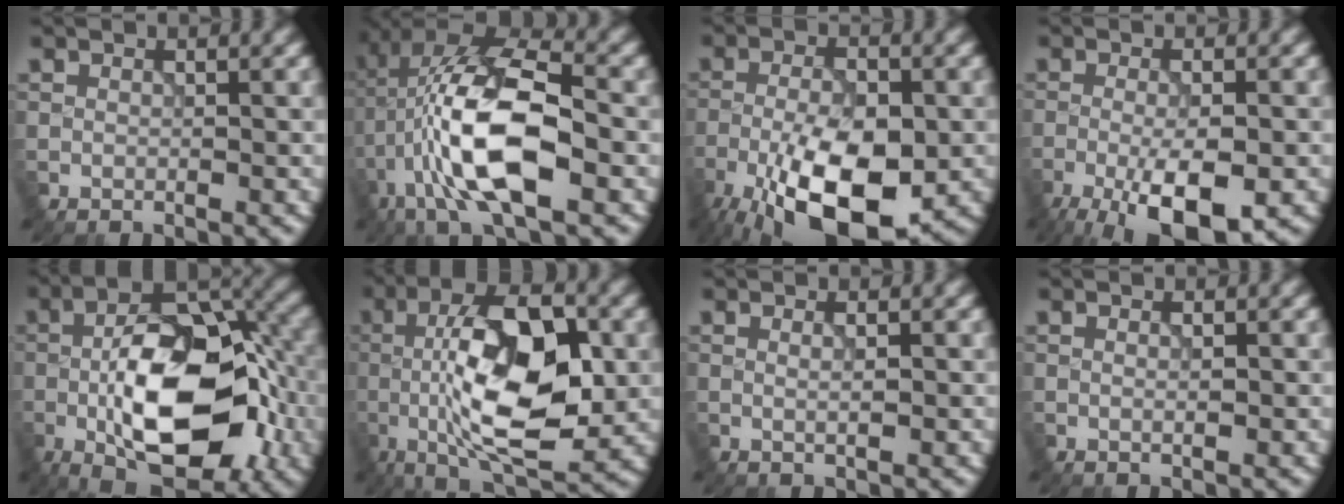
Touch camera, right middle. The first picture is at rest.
{"total": 12.2, "force": [-2.5, 4.8, 10.9], "torque": [-0.210, 0.015, -0.054]}
{"total": 12.0, "force": [-5.8, 4.8, 9.3], "torque": [-0.175, -0.017, -0.102]}
{"total": 8.0, "force": [-4.1, 2.3, 6.5], "torque": [-0.117, -0.011, -0.066]}
{"total": 14.0, "force": [-3.2, 6.8, 11.8], "torque": [-0.189, -0.008, -0.062]}
{"total": 11.7, "force": [-1.2, 4.6, 10.7], "torque": [-0.188, 0.006, -0.024]}
{"total": 0.9, "force": [0.0, 0.1, 0.9], "torque": [-0.016, 0.000, 0.000]}
{"total": 0.6, "force": [-0.1, 0.1, 0.6], "torque": [-0.012, -0.001, 0.000]}